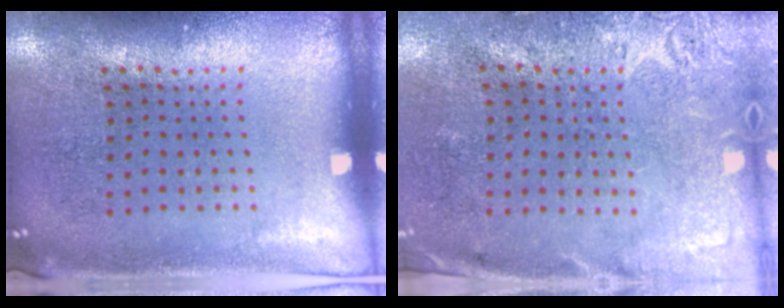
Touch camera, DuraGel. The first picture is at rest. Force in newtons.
{"total": 2.8, "press": 2.2, "slide": 1.8}